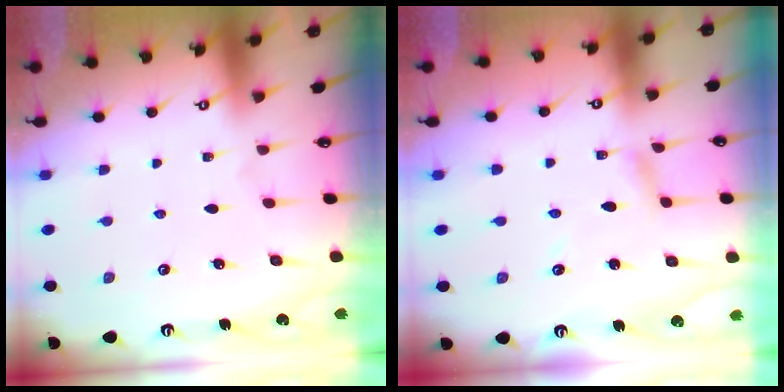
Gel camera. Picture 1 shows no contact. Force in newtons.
{"total": 4.0, "press": 4.0, "slide": 0.3}